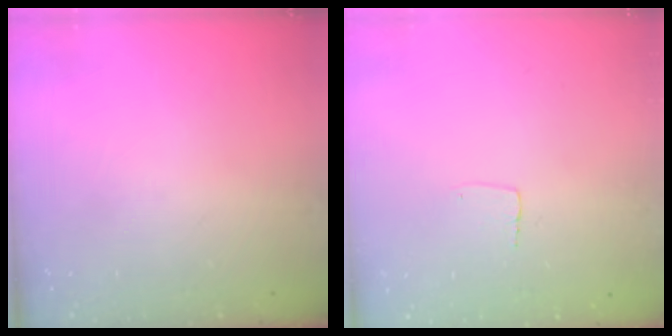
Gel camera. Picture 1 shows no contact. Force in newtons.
{"total": 2.7, "press": 2.7, "slide": 0.1}